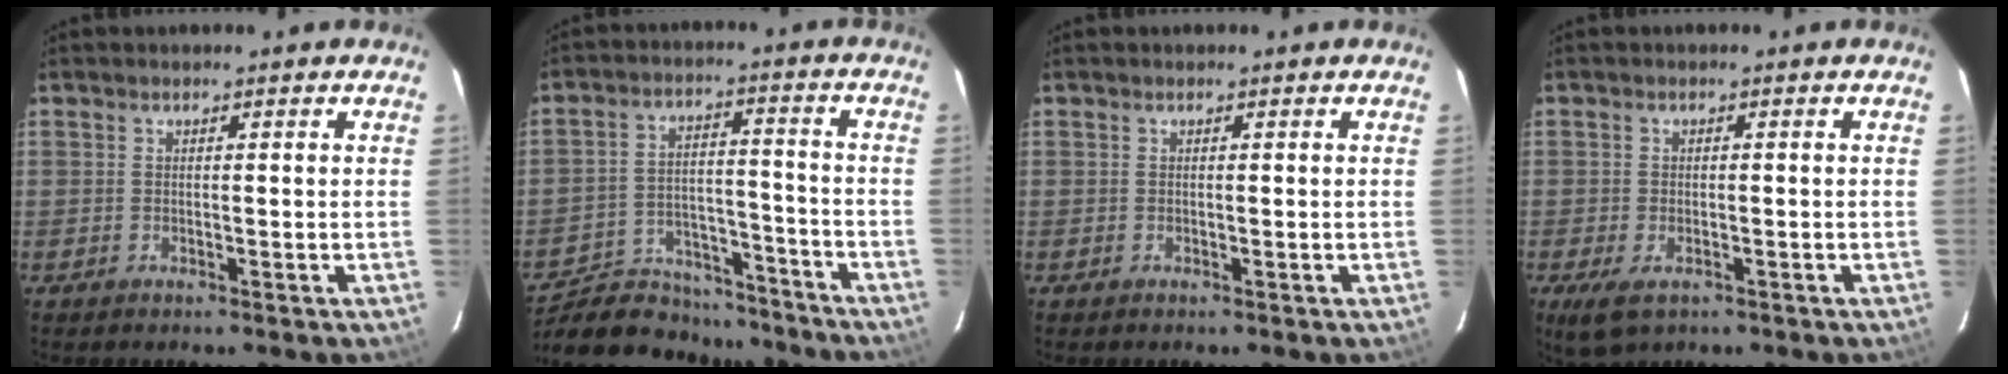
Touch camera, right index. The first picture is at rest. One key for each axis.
{"total": 21.3, "fx": -18.5, "fy": 8.0, "fz": 7.0, "tx": -0.154, "ty": 0.018, "tz": -0.258}
{"total": 0.0}
{"total": 4.7, "fx": -2.5, "fy": 2.6, "fz": 3.1, "tx": -0.068, "ty": -0.016, "tz": -0.041}